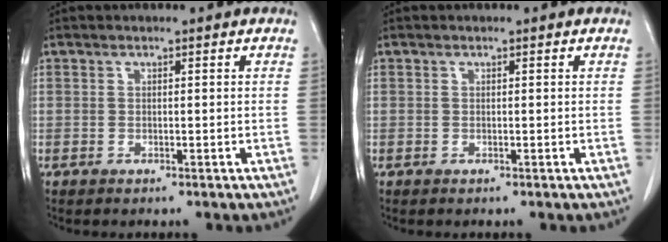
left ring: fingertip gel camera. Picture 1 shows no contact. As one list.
[{"total": 0.0}]